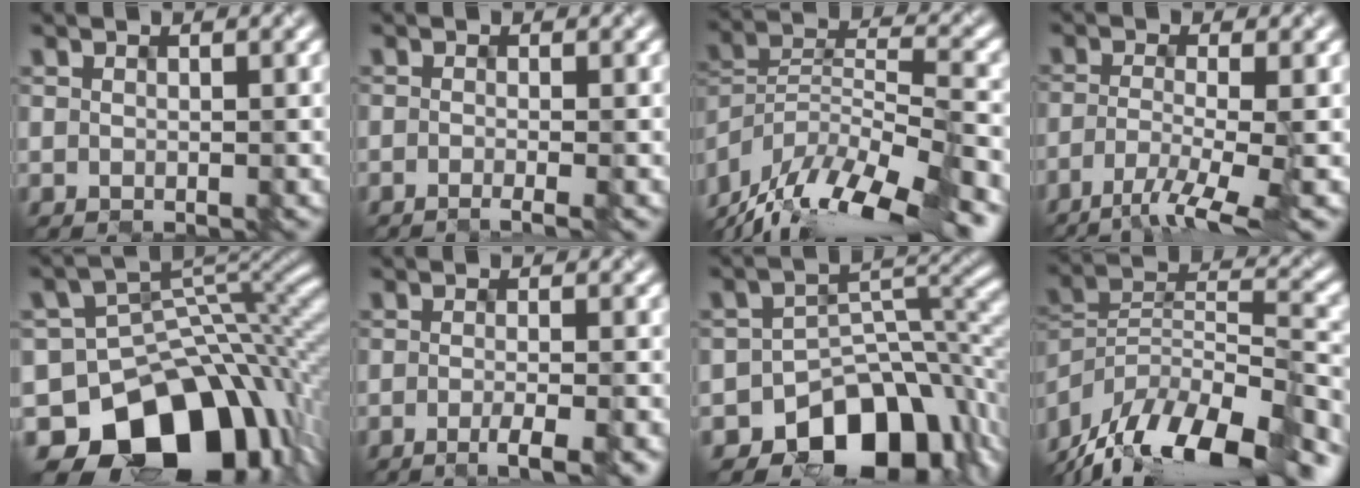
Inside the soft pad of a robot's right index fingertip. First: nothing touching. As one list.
[{"total": 1.8, "force": [-0.9, 0.6, 1.5], "torque": [-0.009, -0.003, -0.020]}, {"total": 15.8, "force": [-13.1, 4.6, 7.6], "torque": [-0.117, 0.015, -0.197]}, {"total": 5.2, "force": [-3.3, 0.7, 3.9], "torque": [-0.068, -0.004, -0.063]}, {"total": 13.8, "force": [-7.9, 9.4, 6.3], "torque": [-0.092, -0.005, -0.122]}, {"total": 2.9, "force": [-1.7, 0.5, 2.4], "torque": [-0.033, -0.004, -0.030]}, {"total": 10.6, "force": [-6.5, 6.4, 5.3], "torque": [-0.060, -0.008, -0.110]}, {"total": 15.6, "force": [-12.0, 5.2, 8.5], "torque": [-0.175, 0.010, -0.193]}]